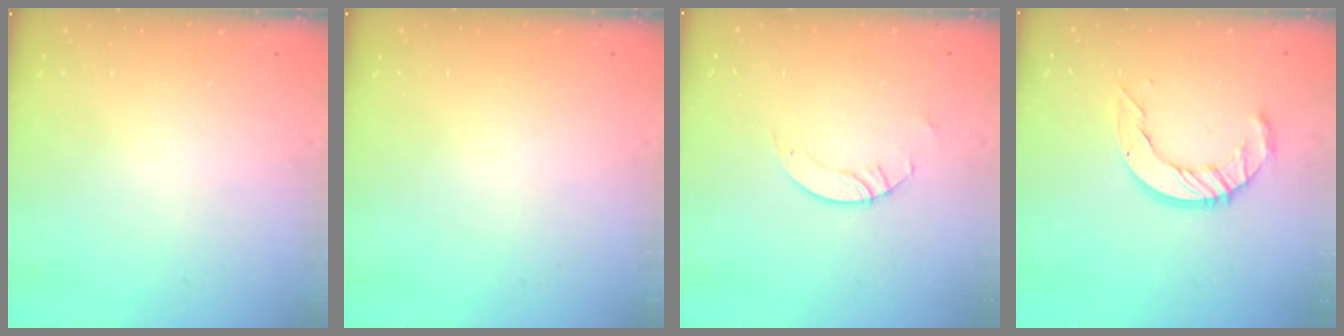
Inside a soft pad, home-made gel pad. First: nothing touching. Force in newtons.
{"total": 0.0}
{"total": 3.0, "press": 3.0, "slide": 0.3}
{"total": 10.8, "press": 10.8, "slide": 1.0}